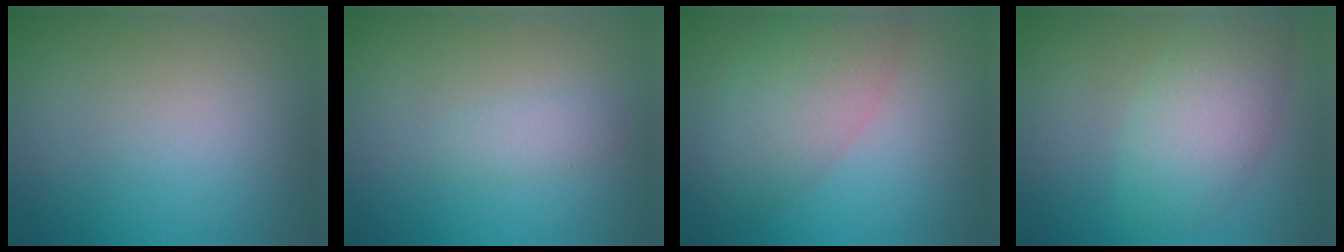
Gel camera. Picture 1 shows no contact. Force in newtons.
{"total": 1.3, "press": 1.3, "slide": 0.0}
{"total": 5.9, "press": 5.9, "slide": 0.4}
{"total": 5.4, "press": 5.4, "slide": 0.2}